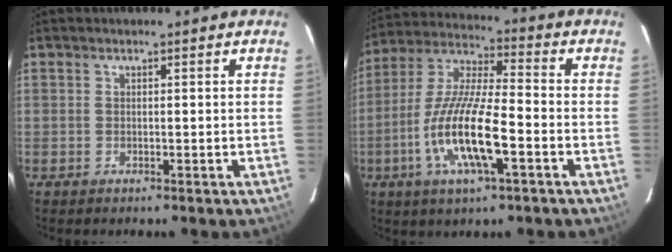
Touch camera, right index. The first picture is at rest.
{"total": 15.3, "force": [-5.3, 3.5, 14.0], "torque": [-0.287, -0.012, -0.105]}